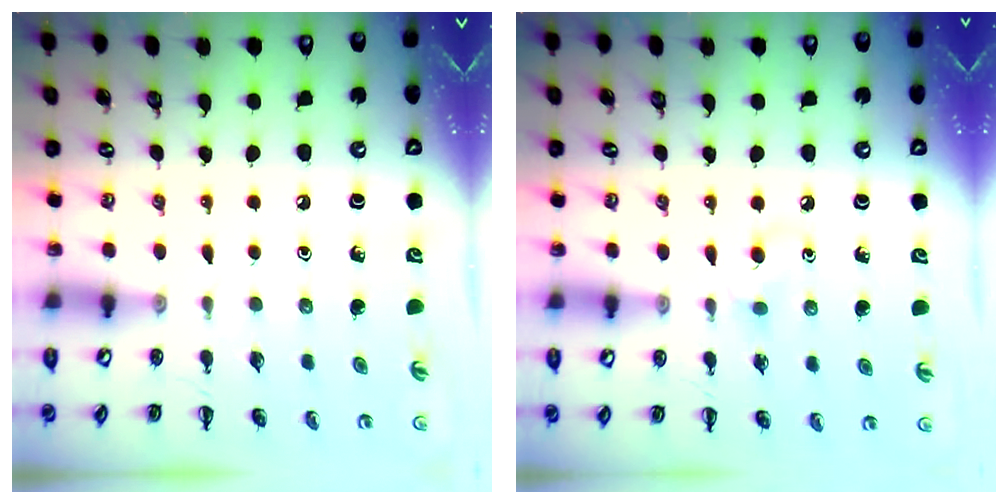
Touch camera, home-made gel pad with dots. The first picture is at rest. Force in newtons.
{"total": 3.6, "press": 3.3, "slide": 1.5}